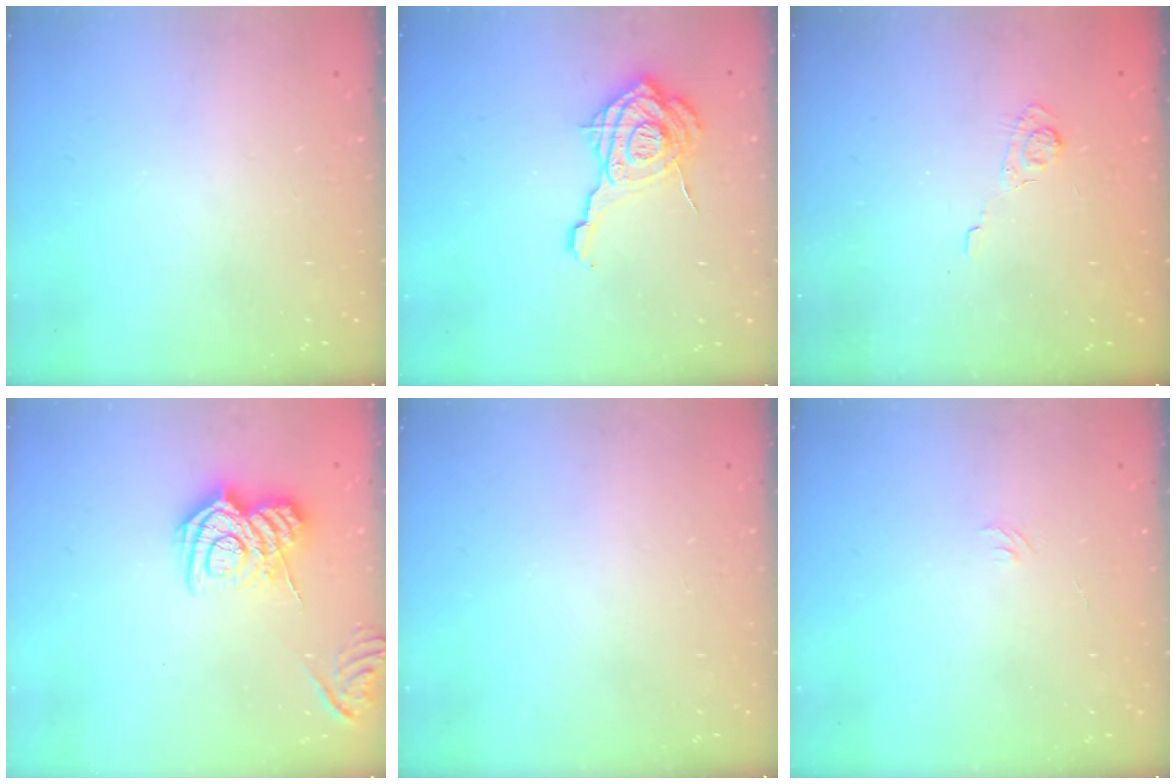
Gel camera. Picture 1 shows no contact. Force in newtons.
{"total": 16.4, "press": 16.4, "slide": 1.5}
{"total": 3.5, "press": 3.1, "slide": 1.6}
{"total": 11.6, "press": 11.6, "slide": 0.6}
{"total": 0.0}
{"total": 4.0, "press": 4.0, "slide": 0.4}